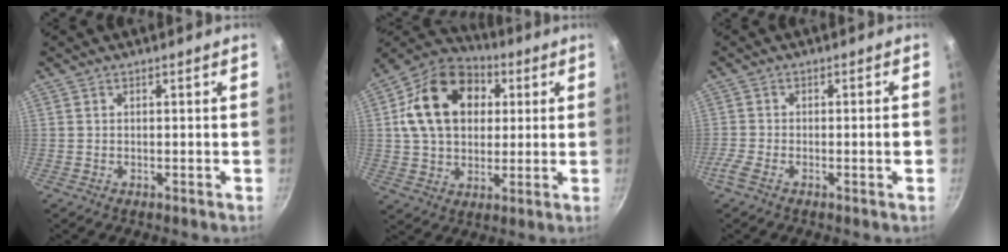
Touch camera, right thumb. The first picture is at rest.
{"total": 19.1, "force": [4.4, 14.1, 12.1], "torque": [-0.180, 0.017, 0.065]}
{"total": 3.8, "force": [-1.6, 0.6, 3.4], "torque": [-0.069, 0.011, -0.035]}